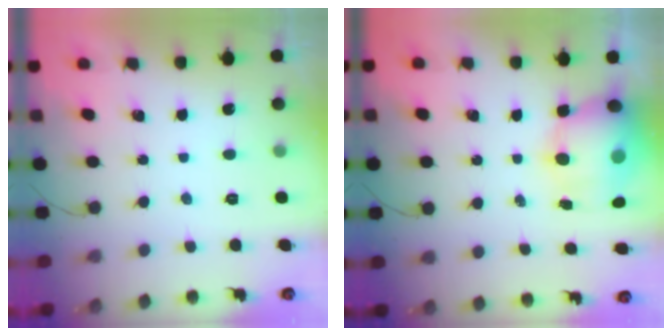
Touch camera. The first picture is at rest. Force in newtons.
{"total": 11.5, "press": 11.1, "slide": 2.8}